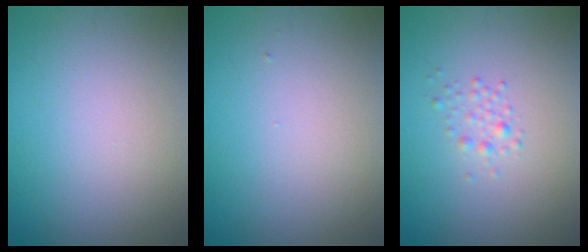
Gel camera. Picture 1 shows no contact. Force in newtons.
{"total": 0.0}
{"total": 1.2, "press": 1.2, "slide": 0.0}